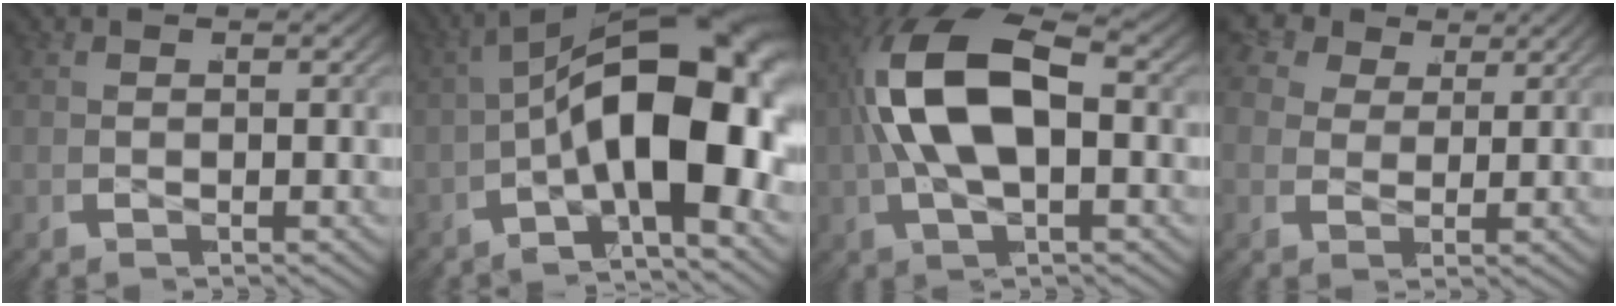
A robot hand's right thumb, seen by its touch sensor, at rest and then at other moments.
{"total": 18.7, "force": [-1.8, 9.3, 16.1], "torque": [-0.246, -0.026, -0.024]}
{"total": 10.9, "force": [0.4, 6.0, 9.2], "torque": [-0.199, 0.004, 0.005]}
{"total": 6.6, "force": [2.3, 5.4, 3.1], "torque": [-0.063, -0.002, 0.031]}